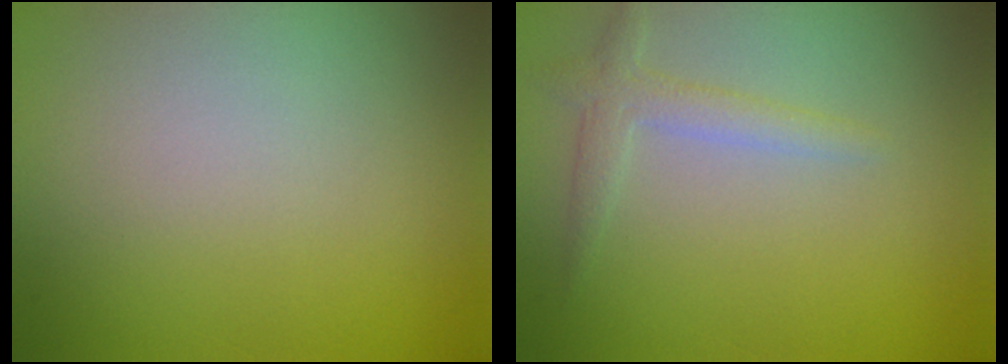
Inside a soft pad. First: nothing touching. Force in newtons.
{"total": 2.0, "press": 2.0, "slide": 0.2}